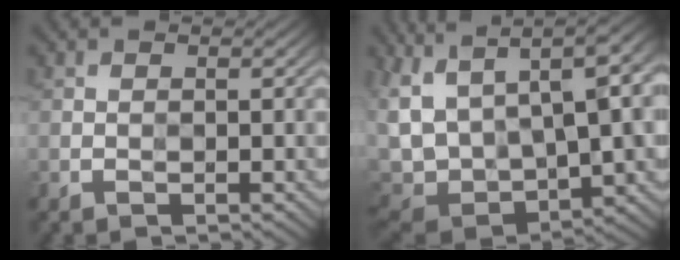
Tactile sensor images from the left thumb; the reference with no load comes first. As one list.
[{"total": 15.5, "force": [6.3, 7.6, 12.0], "torque": [-0.296, 0.013, 0.147]}]